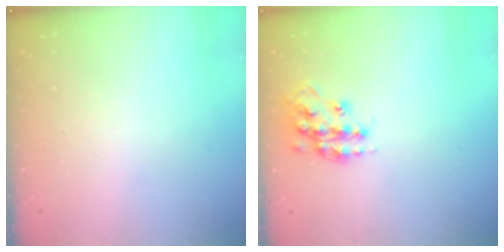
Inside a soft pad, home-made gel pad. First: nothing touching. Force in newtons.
{"total": 15.0, "press": 15.0, "slide": 1.0}